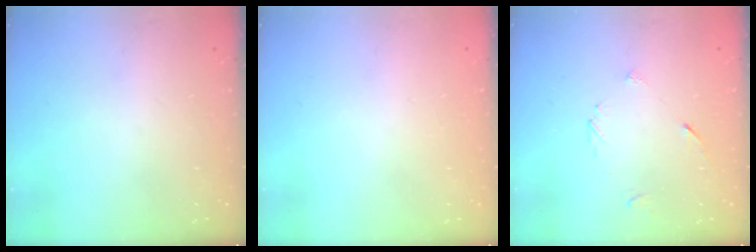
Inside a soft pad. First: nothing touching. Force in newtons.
{"total": 1.8, "press": 1.8, "slide": 0.1}
{"total": 3.1, "press": 3.1, "slide": 0.4}